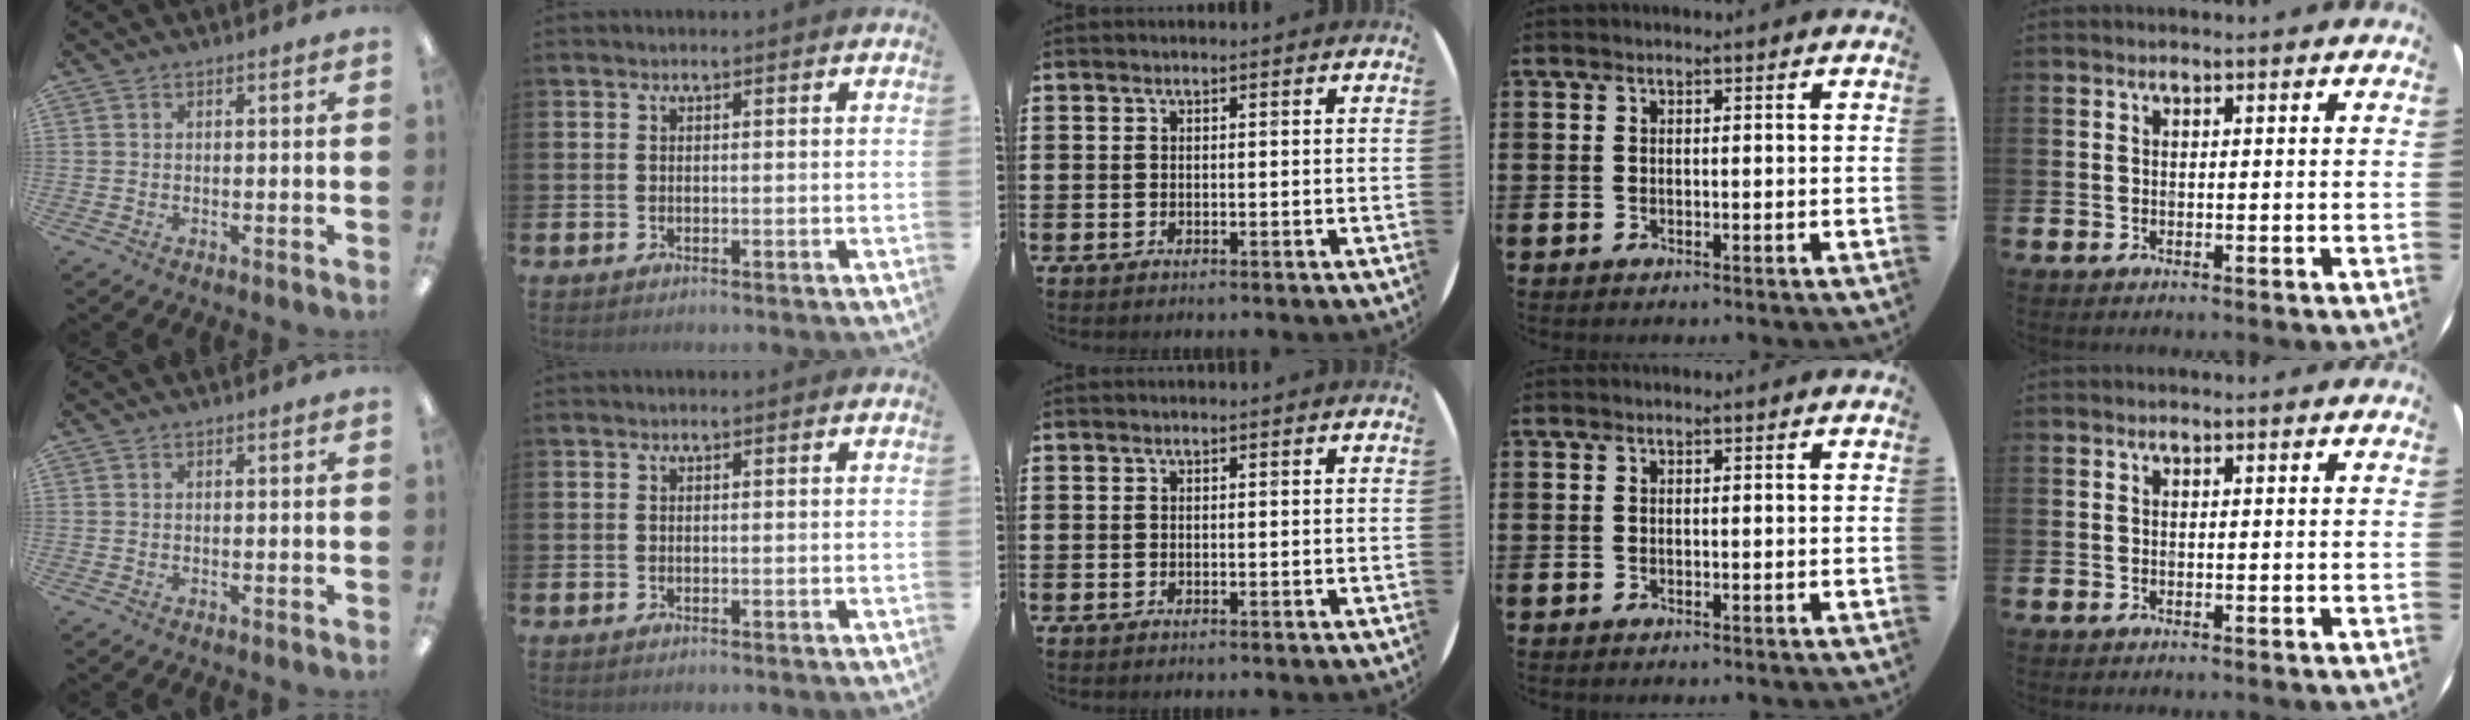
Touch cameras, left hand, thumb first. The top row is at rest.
{}